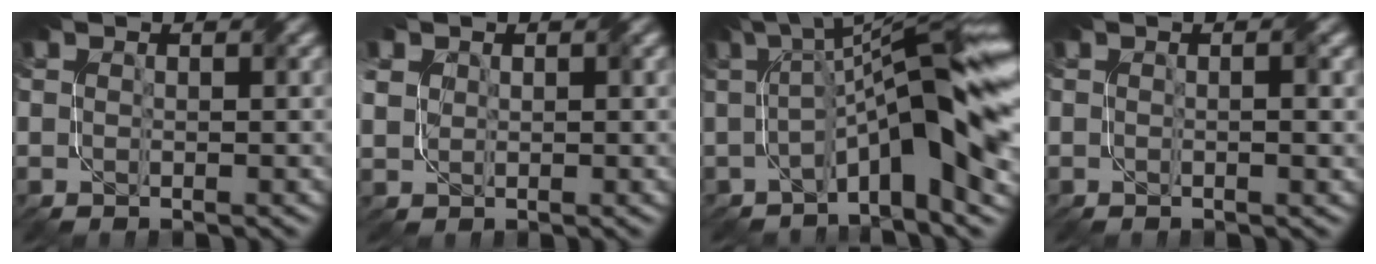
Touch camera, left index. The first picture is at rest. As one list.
[{"total": 2.5, "force": [1.4, 2.0, 0.6], "torque": [-0.025, 0.012, 0.023]}, {"total": 10.2, "force": [-0.7, 2.6, 9.8], "torque": [-0.144, 0.025, -0.025]}, {"total": 1.4, "force": [0.2, 0.4, 1.4], "torque": [-0.016, 0.002, -0.001]}]